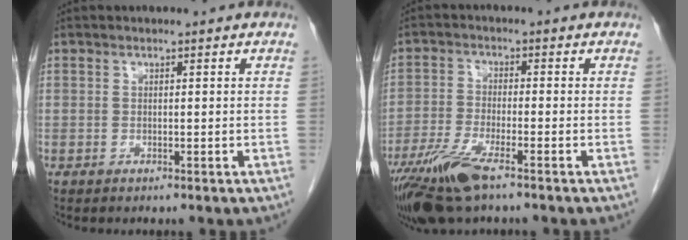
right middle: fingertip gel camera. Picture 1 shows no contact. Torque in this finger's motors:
{"motor_torque": [1.18, -0.96, 0.25, 0.11]}